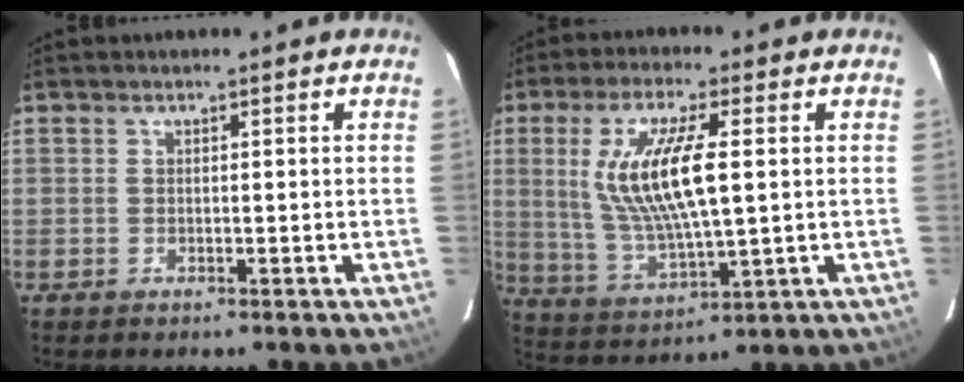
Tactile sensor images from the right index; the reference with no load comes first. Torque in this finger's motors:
{"motor_torque": [0.68, 0.21, 0.68, 0.21]}